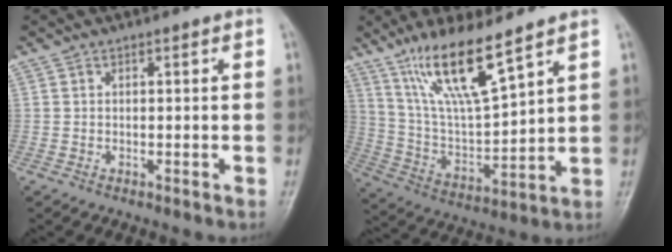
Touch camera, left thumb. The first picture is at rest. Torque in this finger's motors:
{"motor_torque": [0.44, 0.35, 1.49, -1.28, 0.22]}